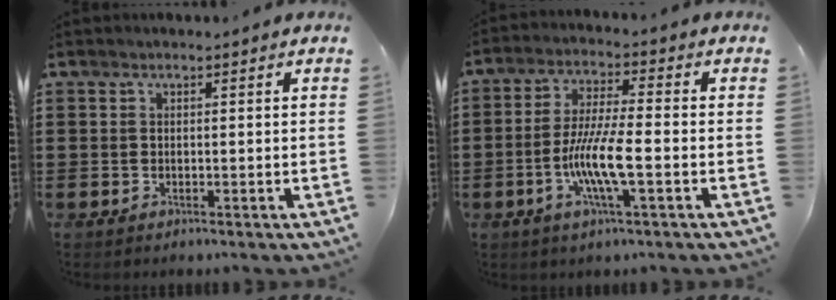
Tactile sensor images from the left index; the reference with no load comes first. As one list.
[{"total": 8.6, "force": [-2.9, 1.3, 8.0], "torque": [-0.166, -0.009, -0.062]}]